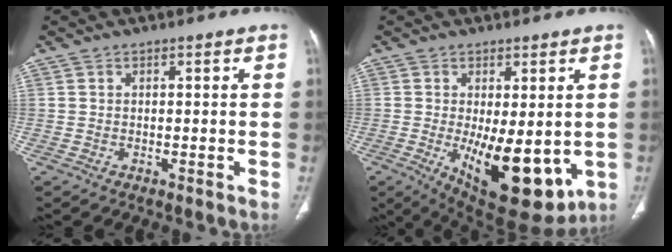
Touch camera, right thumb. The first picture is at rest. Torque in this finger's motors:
{"motor_torque": [1.19, 3.09, 0.34, -0.18, 0.44]}